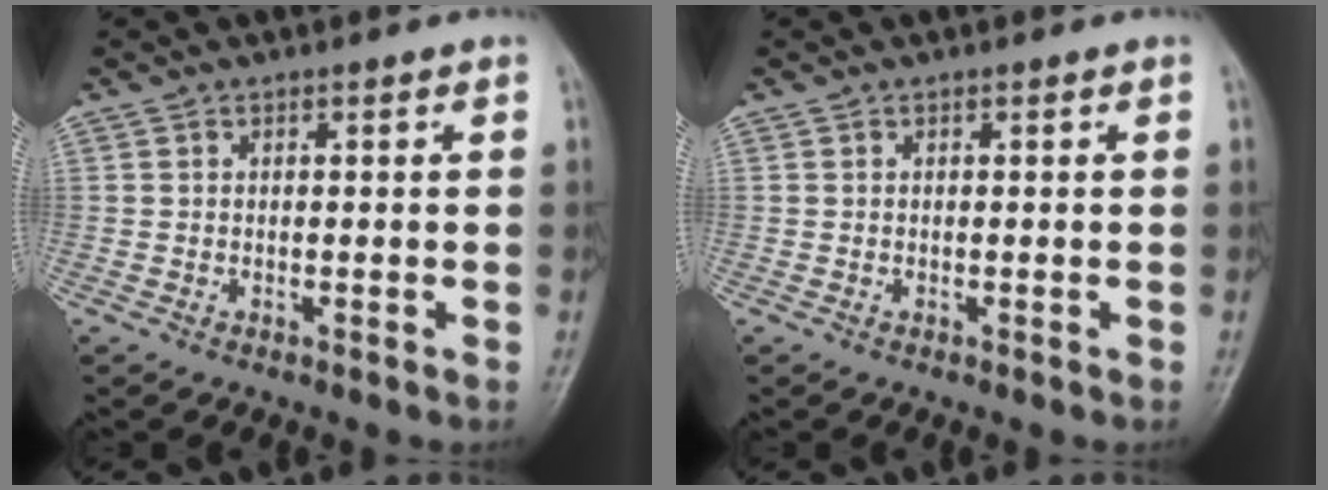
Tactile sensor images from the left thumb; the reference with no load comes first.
{"total": 0.0}